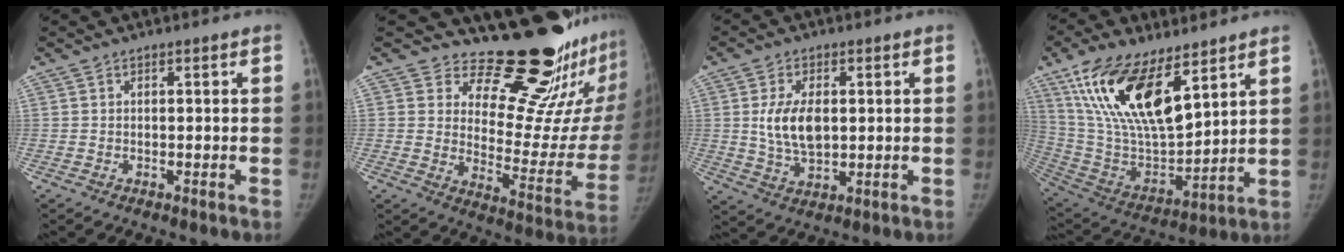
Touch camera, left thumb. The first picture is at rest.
{"total": 20.7, "force": [17.7, 6.2, 8.8], "torque": [-0.057, -0.167, 0.230]}
{"total": 8.8, "force": [1.0, 4.9, 7.2], "torque": [-0.128, -0.007, 0.027]}
{"total": 21.6, "force": [11.9, 8.9, 15.6], "torque": [-0.280, -0.055, 0.237]}